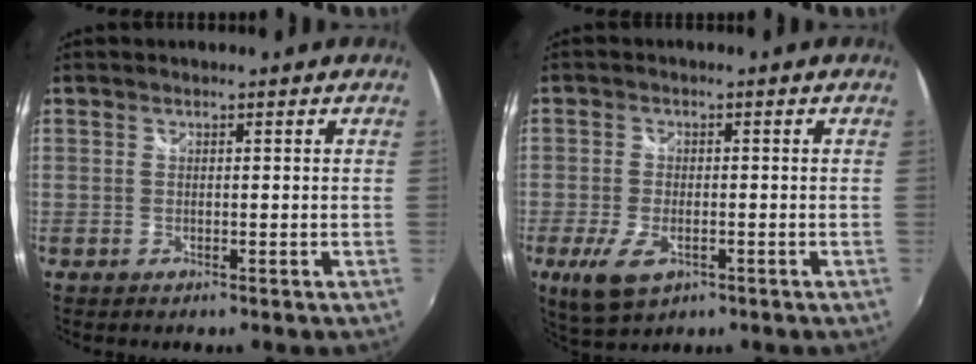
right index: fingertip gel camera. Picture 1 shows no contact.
{"total": 7.4, "force": [-3.2, 3.7, 5.5], "torque": [-0.127, -0.017, -0.054]}